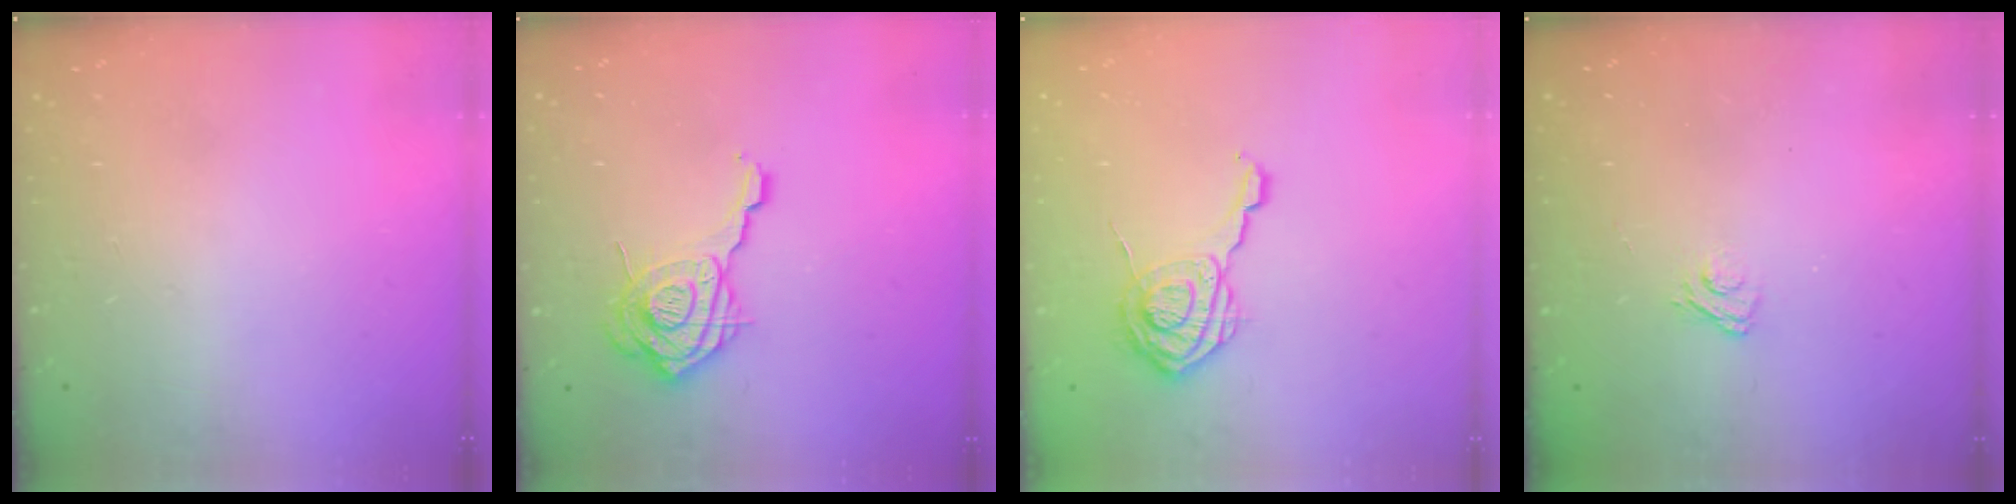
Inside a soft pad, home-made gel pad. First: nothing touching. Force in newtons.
{"total": 15.6, "press": 15.6, "slide": 1.4}
{"total": 12.1, "press": 12.1, "slide": 0.7}
{"total": 2.9, "press": 2.6, "slide": 1.2}